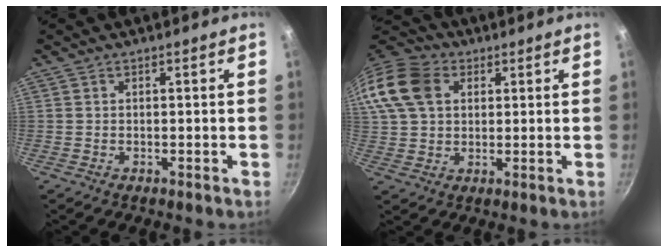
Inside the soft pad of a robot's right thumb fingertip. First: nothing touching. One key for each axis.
{"total": 18.5, "fx": 6.0, "fy": 13.9, "fz": 10.8, "tx": -0.246, "ty": 0.029, "tz": 0.101}